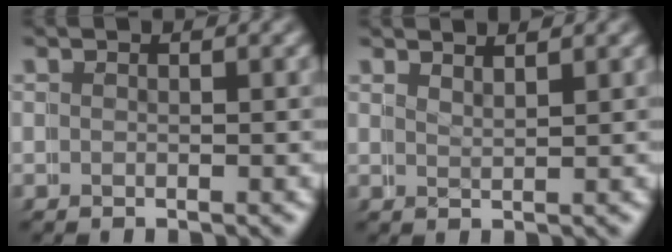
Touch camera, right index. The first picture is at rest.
{"total": 2.3, "force": [2.0, -1.0, -0.4], "torque": [0.006, -0.006, 0.040]}